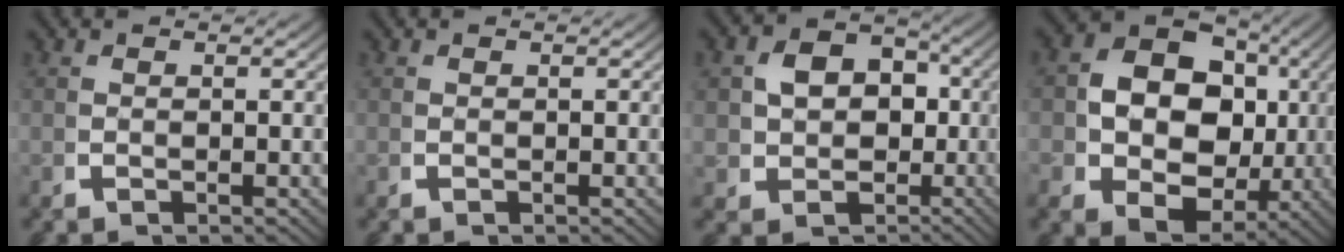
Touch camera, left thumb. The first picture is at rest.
{"total": 0.0}
{"total": 8.6, "force": [-0.1, 7.3, 4.6], "torque": [-0.103, -0.042, 0.021]}
{"total": 12.7, "force": [0.8, 9.5, 8.4], "torque": [-0.176, -0.041, 0.025]}